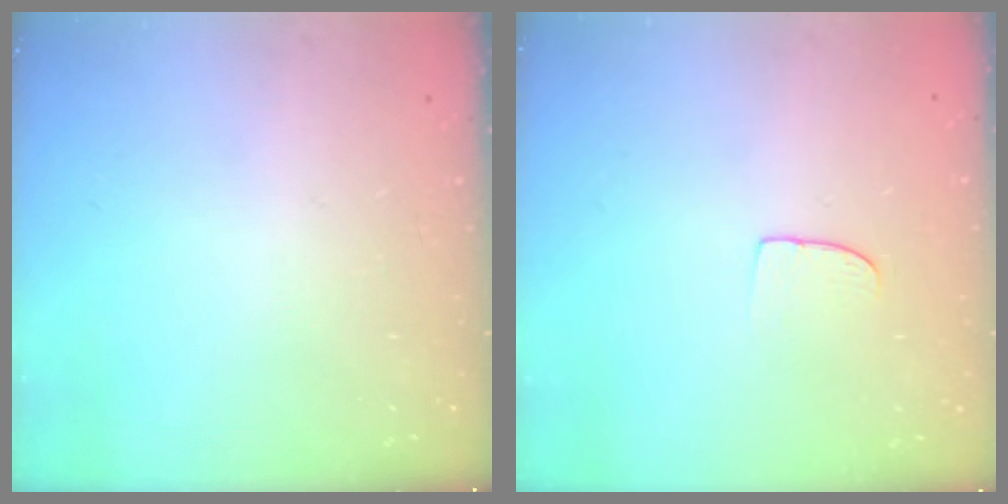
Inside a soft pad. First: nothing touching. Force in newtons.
{"total": 5.6, "press": 5.5, "slide": 0.5}